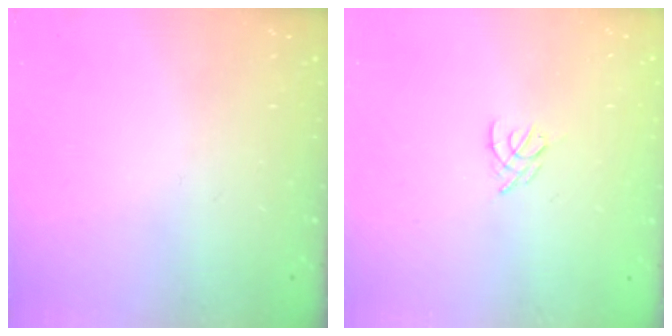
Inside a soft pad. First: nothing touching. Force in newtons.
{"total": 4.3, "press": 4.2, "slide": 0.7}